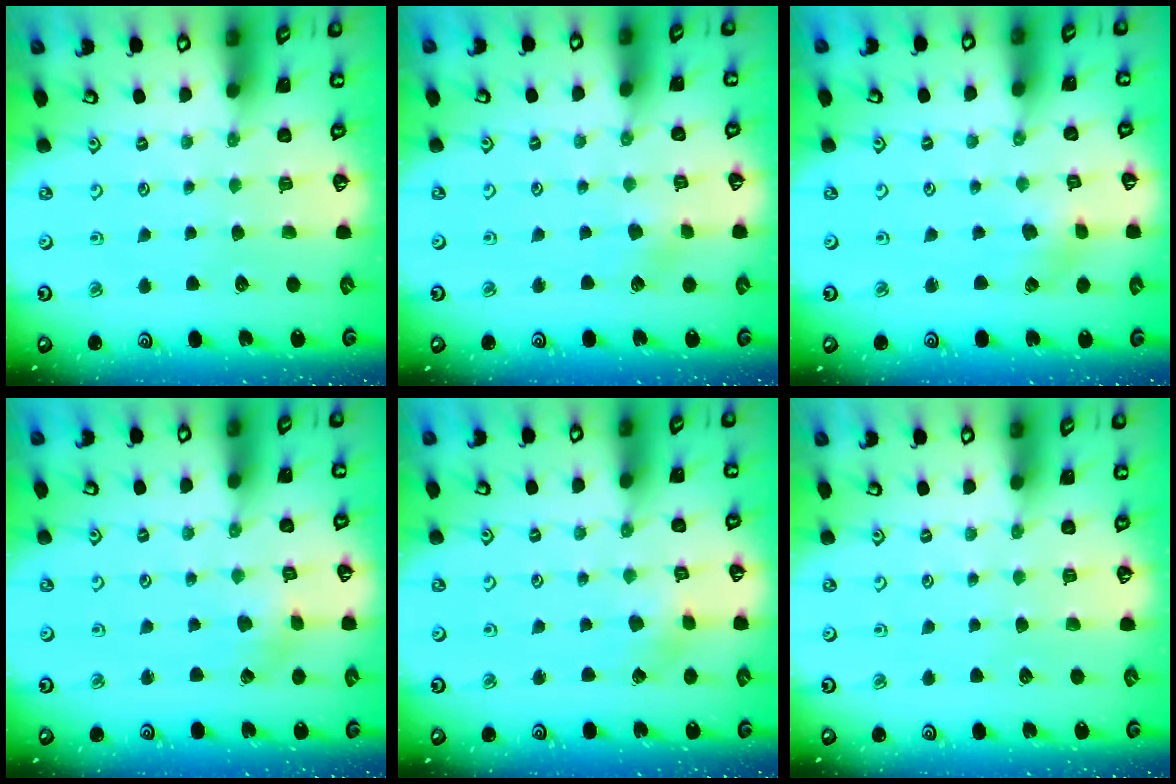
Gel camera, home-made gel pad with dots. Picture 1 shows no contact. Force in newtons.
{"total": 2.6, "press": 2.6, "slide": 0.4}
{"total": 2.2, "press": 2.1, "slide": 0.6}
{"total": 1.4, "press": 1.3, "slide": 0.3}
{"total": 2.0, "press": 2.0, "slide": 0.2}
{"total": 0.0}